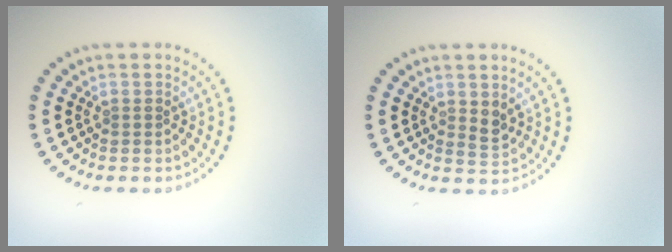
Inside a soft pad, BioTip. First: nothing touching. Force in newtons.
{"total": 1.2, "press": 1.1, "slide": 0.5}